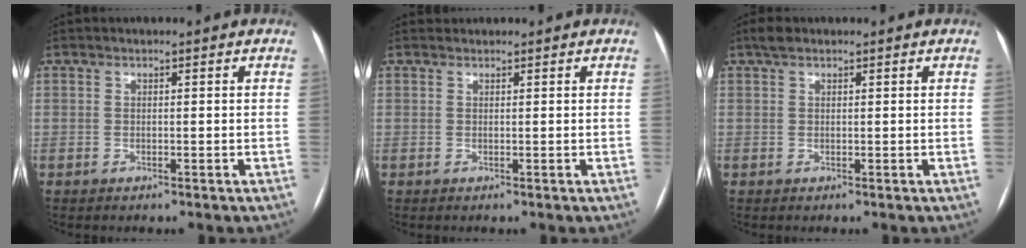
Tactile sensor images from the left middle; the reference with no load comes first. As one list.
[{"total": 0.7, "force": [0.7, 0.2, -0.1], "torque": [-0.003, 0.015, 0.015]}, {"total": 1.6, "force": [1.2, 0.8, 0.8], "torque": [-0.017, 0.018, 0.021]}]